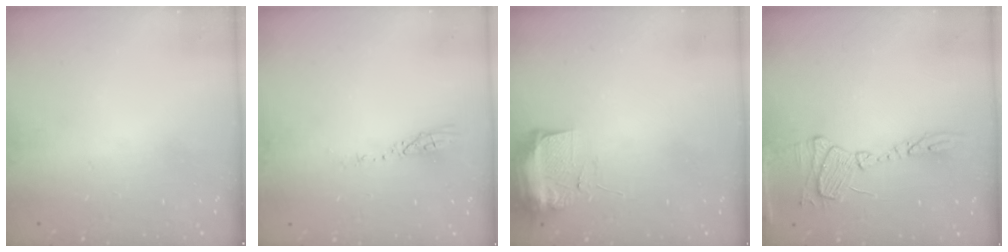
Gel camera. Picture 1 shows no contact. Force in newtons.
{"total": 3.5, "press": 3.4, "slide": 0.3}
{"total": 9.4, "press": 9.4, "slide": 0.9}
{"total": 13.4, "press": 13.4, "slide": 1.1}